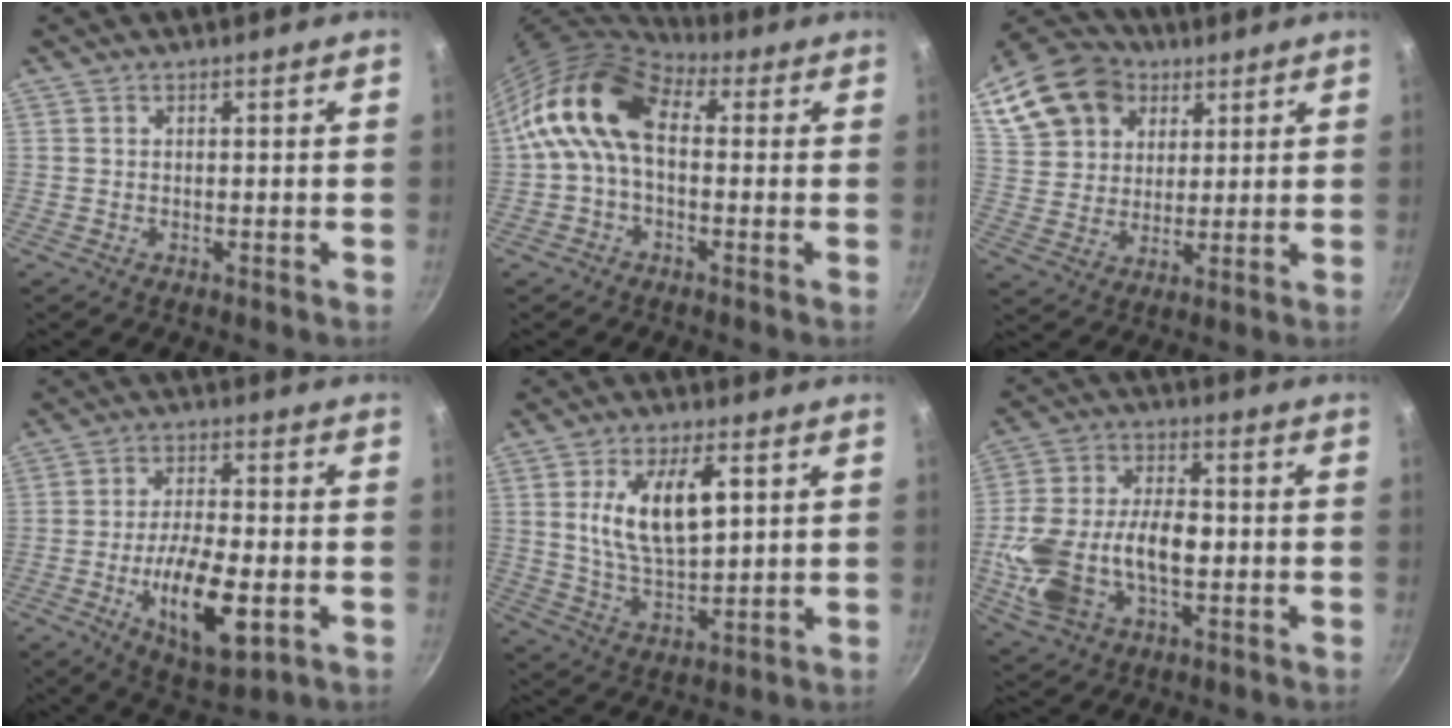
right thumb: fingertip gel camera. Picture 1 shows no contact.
{"total": 12.3, "force": [1.1, 7.9, 9.4], "torque": [-0.152, 0.027, 0.000]}
{"total": 16.9, "force": [7.7, 12.8, 7.8], "torque": [-0.141, 0.008, 0.141]}
{"total": 14.6, "force": [-4.1, 5.6, 12.9], "torque": [-0.217, 0.009, -0.065]}
{"total": 13.4, "force": [3.4, 6.3, 11.3], "torque": [-0.186, -0.011, 0.065]}
{"total": 17.4, "force": [-2.5, 10.5, 13.6], "torque": [-0.252, 0.027, -0.043]}